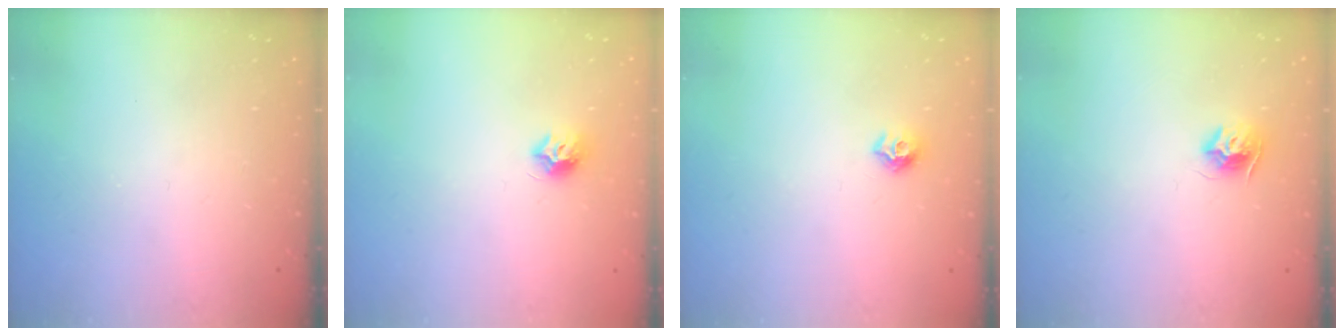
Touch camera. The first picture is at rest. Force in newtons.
{"total": 8.2, "press": 8.2, "slide": 0.7}
{"total": 7.2, "press": 7.2, "slide": 0.7}
{"total": 8.1, "press": 8.1, "slide": 0.2}